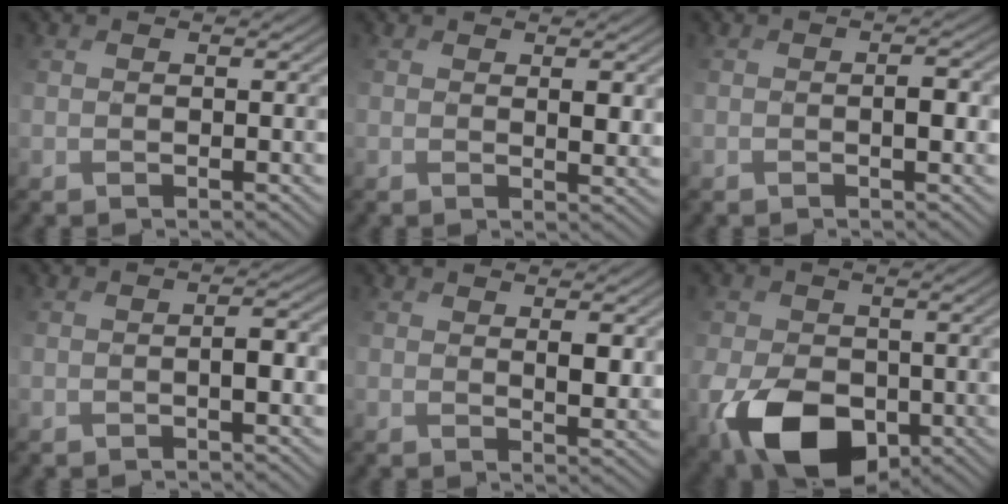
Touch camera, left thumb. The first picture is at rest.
{"total": 3.2, "force": [1.3, 1.5, 2.5], "torque": [-0.054, 0.000, 0.028]}
{"total": 2.5, "force": [-0.3, 1.1, 2.3], "torque": [-0.036, 0.002, -0.004]}
{"total": 2.7, "force": [-0.9, 0.7, 2.4], "torque": [-0.038, 0.007, -0.015]}
{"total": 3.8, "force": [1.6, 1.7, 3.0], "torque": [-0.062, -0.002, 0.035]}
{"total": 11.0, "force": [-3.5, 7.2, 7.6], "torque": [-0.164, -0.025, -0.062]}